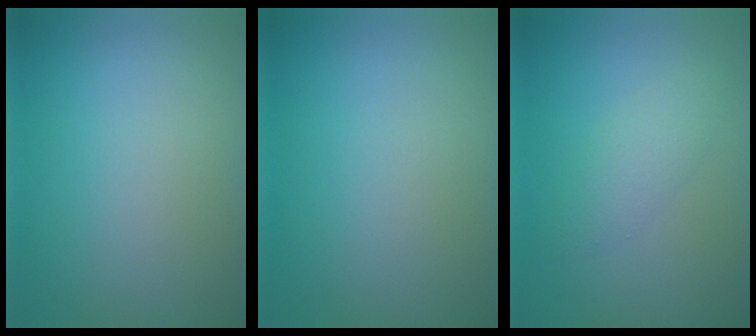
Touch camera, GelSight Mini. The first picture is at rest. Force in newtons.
{"total": 0.0}
{"total": 2.0, "press": 2.0, "slide": 0.1}